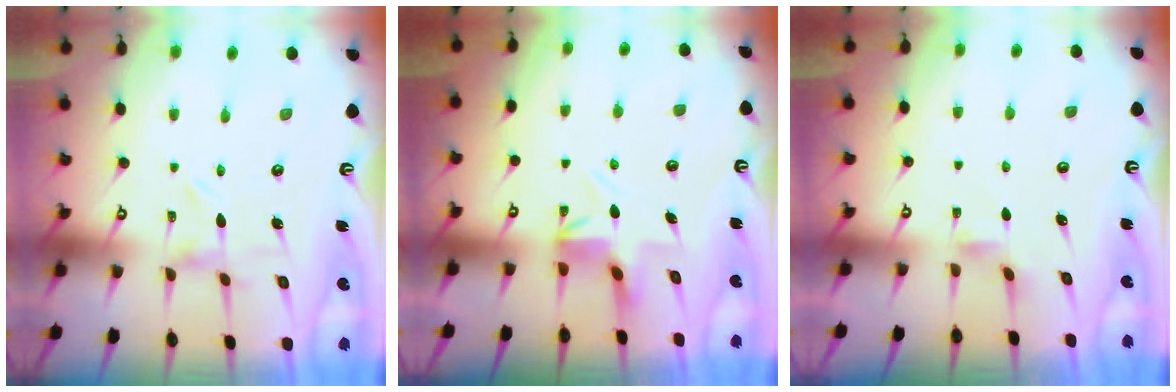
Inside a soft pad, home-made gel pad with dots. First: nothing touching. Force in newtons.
{"total": 4.6, "press": 4.6, "slide": 0.1}
{"total": 2.1, "press": 2.1, "slide": 0.3}